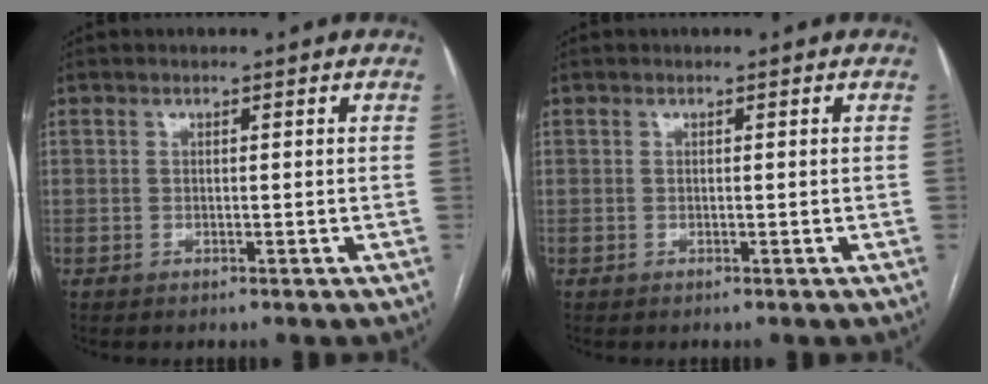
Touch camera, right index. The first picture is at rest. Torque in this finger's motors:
{"motor_torque": [-0.03, 0.03, 0.00, 0.00]}